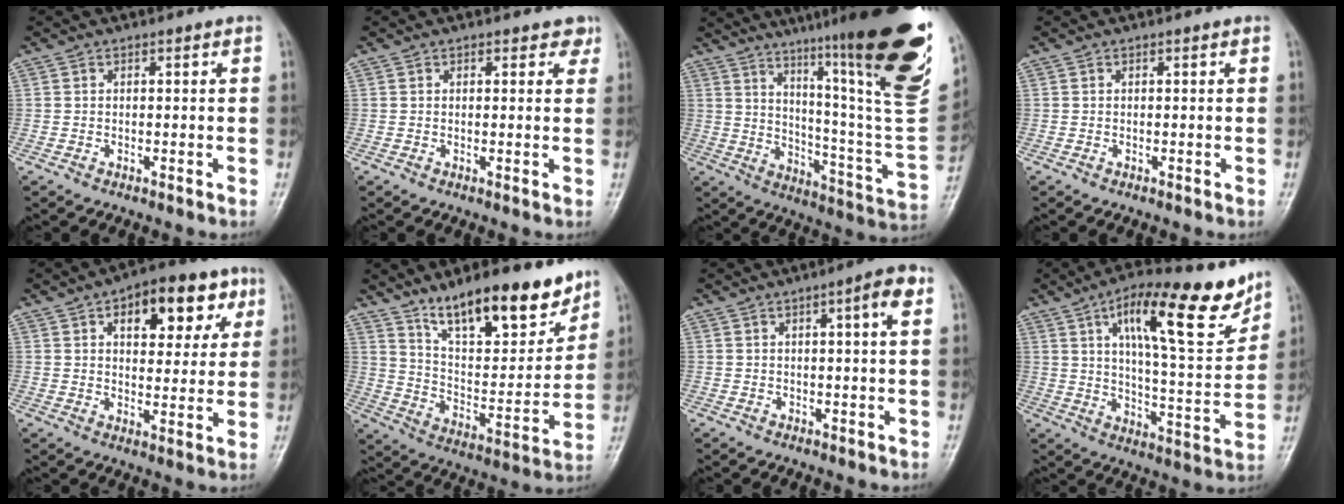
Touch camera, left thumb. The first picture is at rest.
{"total": 2.1, "force": [1.4, 1.3, 0.8], "torque": [0.015, -0.004, 0.011]}
{"total": 32.3, "force": [20.0, 3.4, 25.2], "torque": [-0.298, -0.097, 0.294]}
{"total": 0.0}
{"total": 14.3, "force": [6.2, 7.7, 10.4], "torque": [-0.092, -0.006, 0.083]}
{"total": 19.2, "force": [13.6, 6.4, 11.9], "torque": [-0.143, -0.081, 0.233]}
{"total": 4.8, "force": [1.7, 0.4, 4.4], "torque": [-0.065, 0.004, 0.023]}
{"total": 19.1, "force": [11.2, 5.5, 14.5], "torque": [-0.189, -0.050, 0.181]}